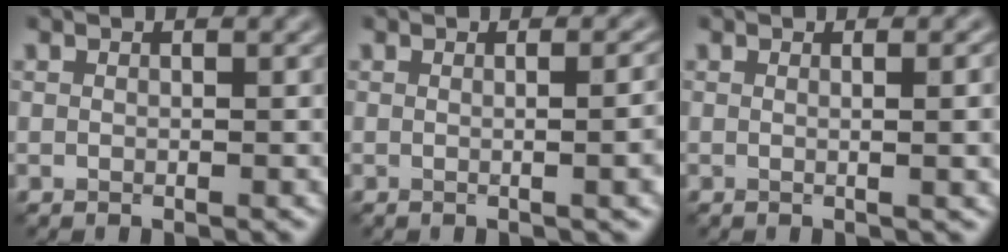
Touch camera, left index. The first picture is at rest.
{"total": 5.5, "force": [0.0, 2.3, 4.9], "torque": [-0.024, 0.013, -0.002]}
{"total": 4.2, "force": [0.3, 1.6, 3.8], "torque": [-0.021, 0.013, -0.003]}